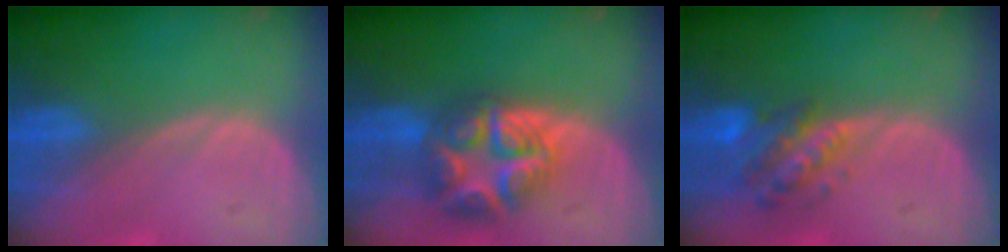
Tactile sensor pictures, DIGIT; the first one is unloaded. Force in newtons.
{"total": 8.3, "press": 8.3, "slide": 0.4}
{"total": 6.1, "press": 5.8, "slide": 2.0}